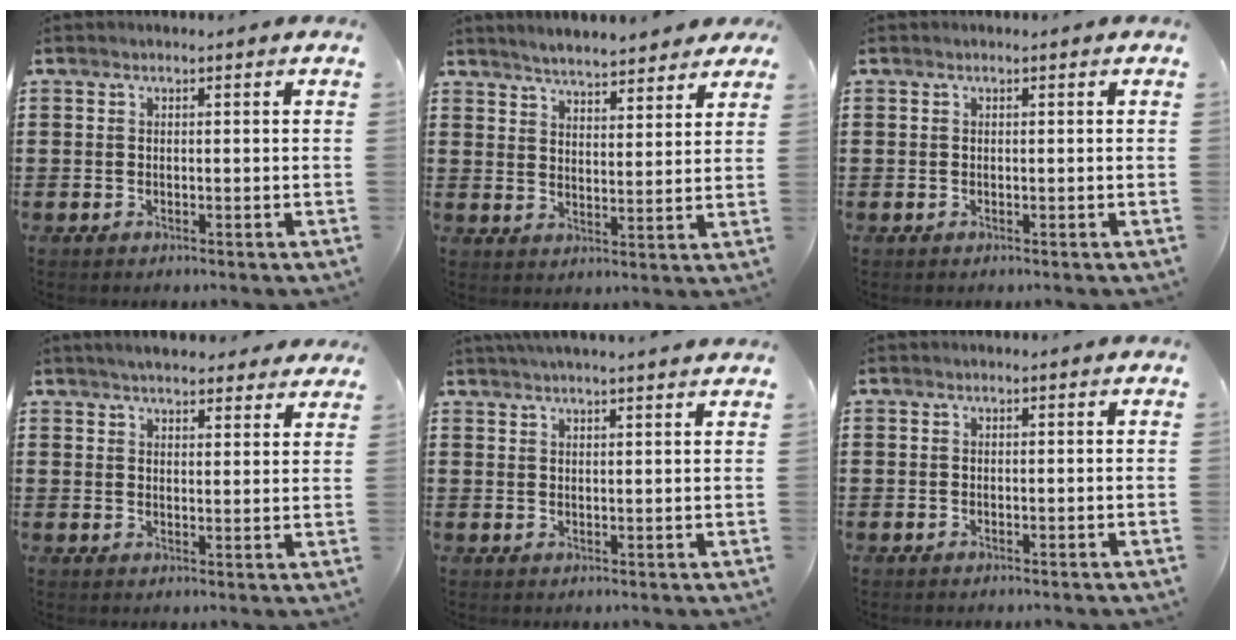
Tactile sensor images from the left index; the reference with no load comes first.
{"total": 4.2, "force": [4.1, 0.2, 0.6], "torque": [-0.030, -0.016, 0.072]}
{"total": 0.0}
{"total": 3.9, "force": [3.7, 0.6, 1.2], "torque": [-0.033, -0.006, 0.067]}
{"total": 2.5, "force": [2.3, -0.5, 0.7], "torque": [-0.019, -0.005, 0.044]}
{"total": 0.0}